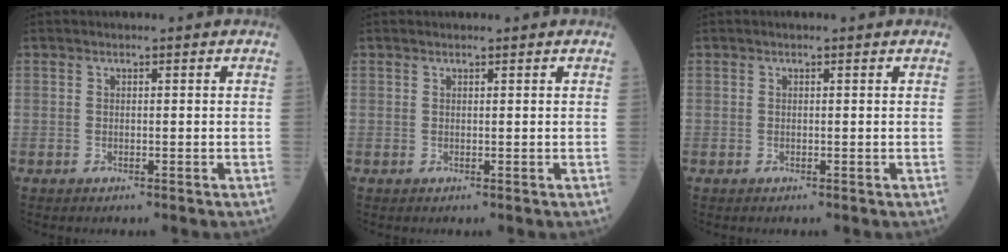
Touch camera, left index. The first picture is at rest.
{"total": 1.0, "force": [0.9, 0.1, 0.5], "torque": [-0.010, 0.011, 0.017]}
{"total": 0.7, "force": [0.6, 0.0, 0.4], "torque": [-0.009, 0.006, 0.007]}